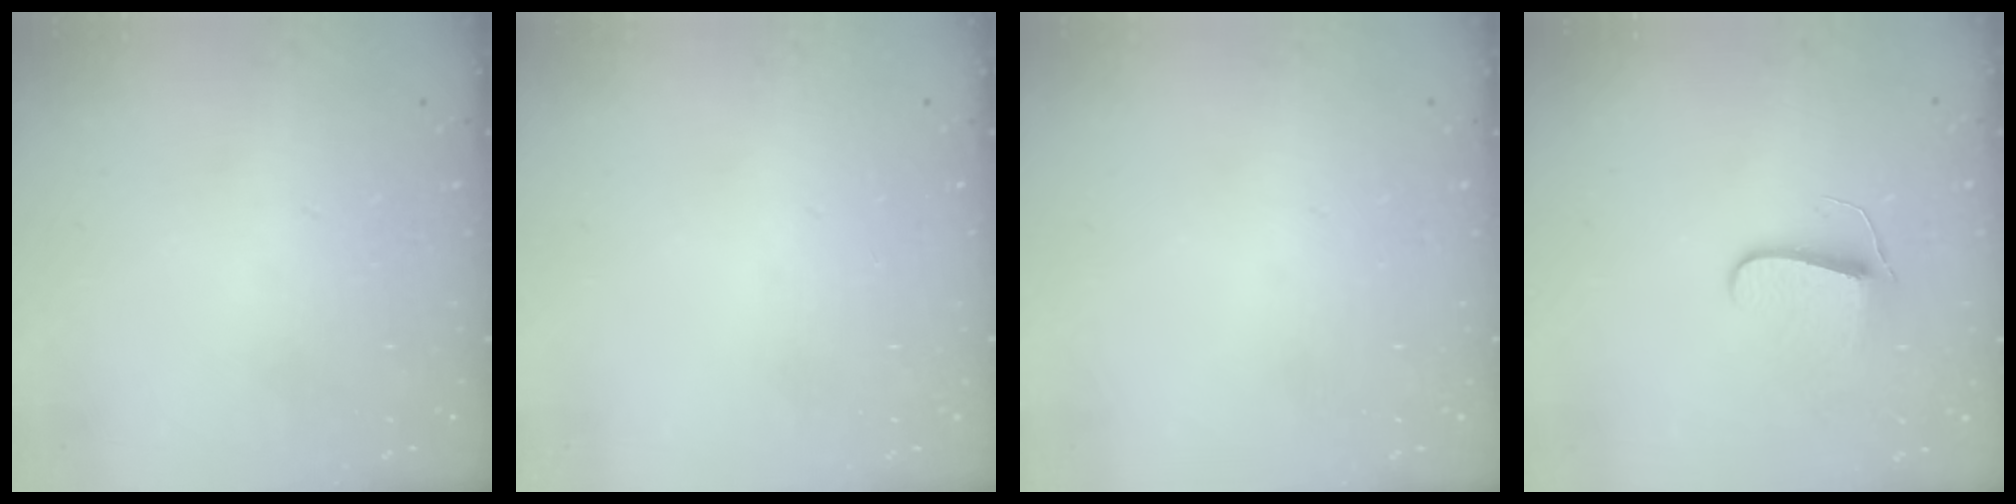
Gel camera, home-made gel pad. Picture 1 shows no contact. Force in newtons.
{"total": 0.0}
{"total": 0.0}
{"total": 7.3, "press": 7.2, "slide": 0.6}